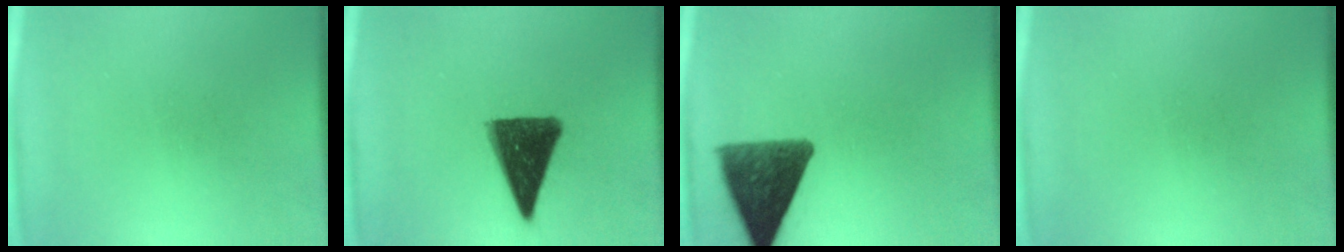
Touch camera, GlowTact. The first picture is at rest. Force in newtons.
{"total": 13.0}
{"total": 11.3}
{"total": 0.0}